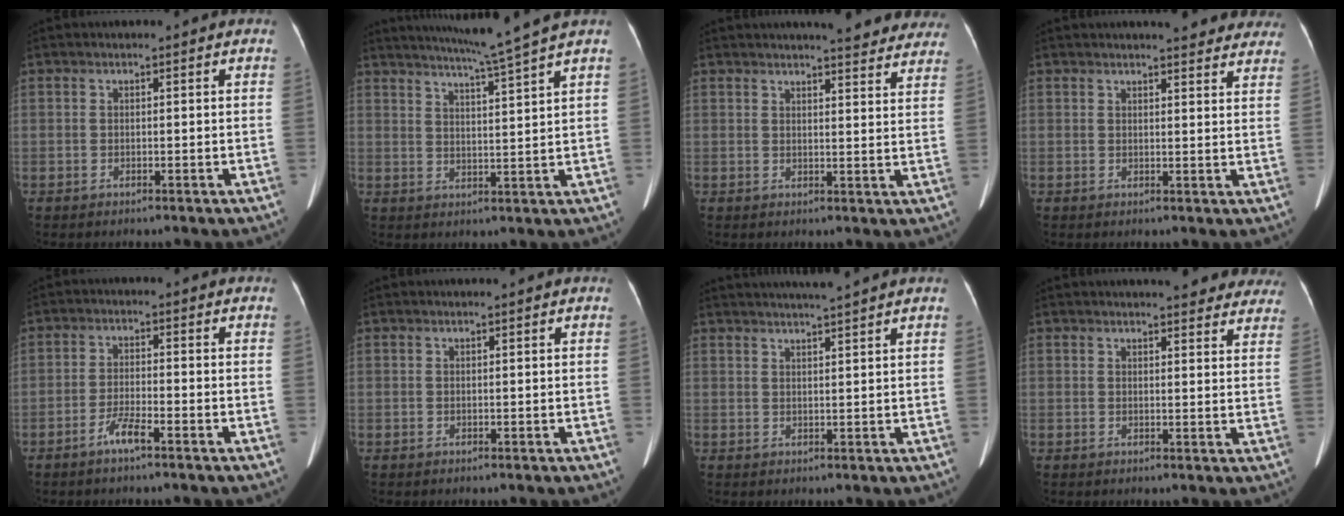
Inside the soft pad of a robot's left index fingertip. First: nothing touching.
{"total": 9.1, "force": [7.6, -2.5, 4.2], "torque": [-0.071, -0.014, 0.114]}
{"total": 14.5, "force": [13.2, 2.5, 5.5], "torque": [-0.045, -0.010, 0.135]}
{"total": 12.3, "force": [11.2, 2.6, 4.4], "torque": [-0.023, -0.007, 0.107]}
{"total": 3.5, "force": [-2.6, 0.1, 2.4], "torque": [-0.053, -0.004, -0.052]}
{"total": 0.0}
{"total": 6.1, "force": [5.5, -1.3, 2.5], "torque": [-0.036, 0.013, 0.076]}
{"total": 14.6, "force": [13.3, 3.3, 5.1], "torque": [-0.031, -0.009, 0.133]}